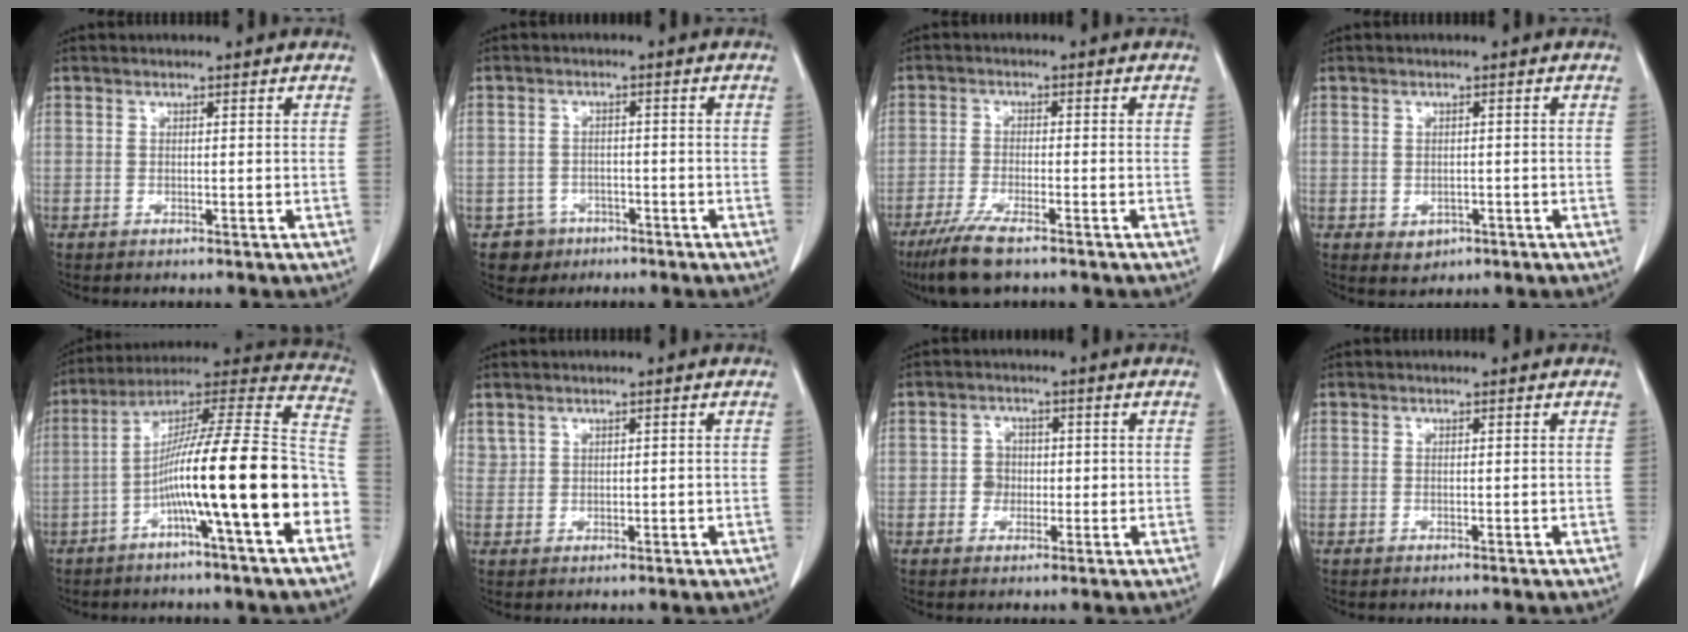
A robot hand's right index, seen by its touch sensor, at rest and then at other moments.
{"total": 4.0, "force": [-2.2, 3.2, -0.3], "torque": [0.010, 0.014, -0.034]}
{"total": 7.4, "force": [-5.3, 1.1, 5.0], "torque": [-0.093, -0.019, -0.090]}
{"total": 2.2, "force": [-0.9, 1.8, 0.9], "torque": [-0.010, 0.001, -0.001]}
{"total": 21.2, "force": [-6.4, 0.2, 20.2], "torque": [-0.282, 0.020, -0.109]}
{"total": 1.3, "force": [0.9, 0.9, 0.2], "torque": [0.002, 0.004, 0.020]}
{"total": 2.8, "force": [-0.3, 2.6, 0.9], "torque": [-0.009, 0.009, -0.004]}
{"total": 0.0}